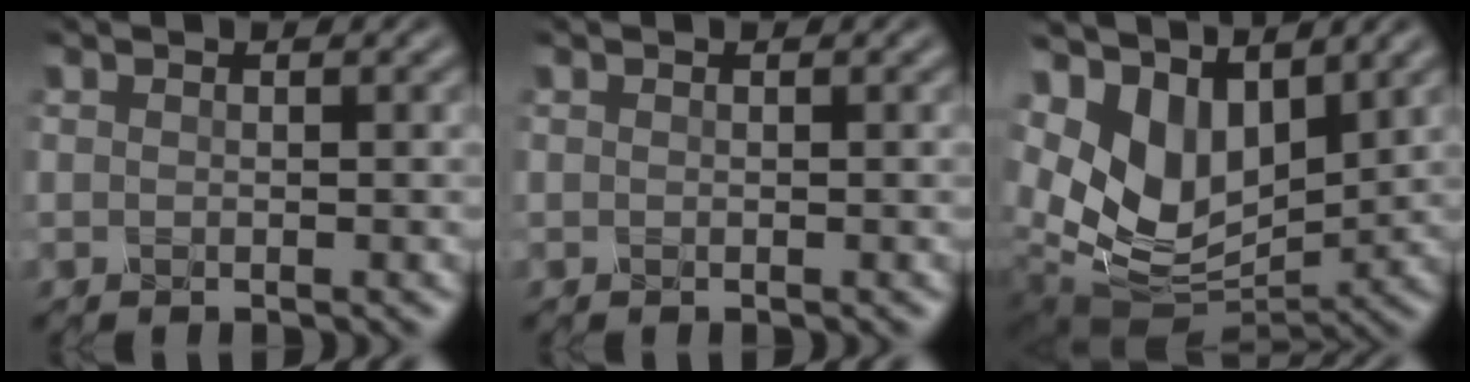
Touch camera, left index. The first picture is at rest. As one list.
[{"total": 0.0}, {"total": 8.7, "force": [4.2, 5.0, 5.8], "torque": [-0.137, -0.004, 0.091]}]